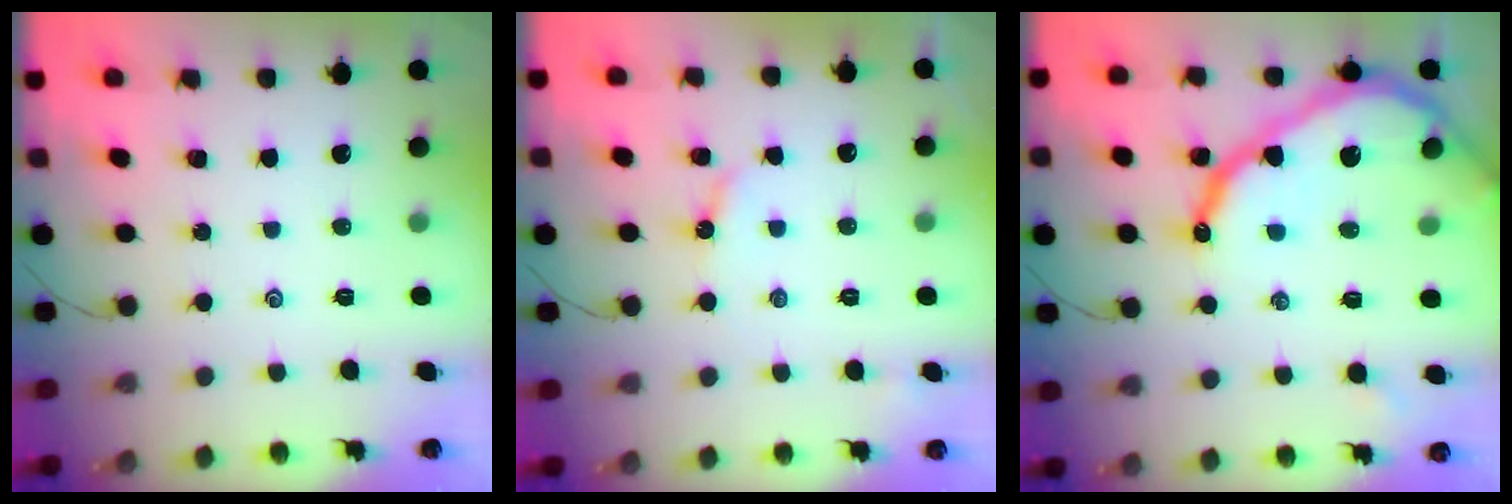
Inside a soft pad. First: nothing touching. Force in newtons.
{"total": 3.4, "press": 3.4, "slide": 0.0}
{"total": 18.7, "press": 18.6, "slide": 1.1}